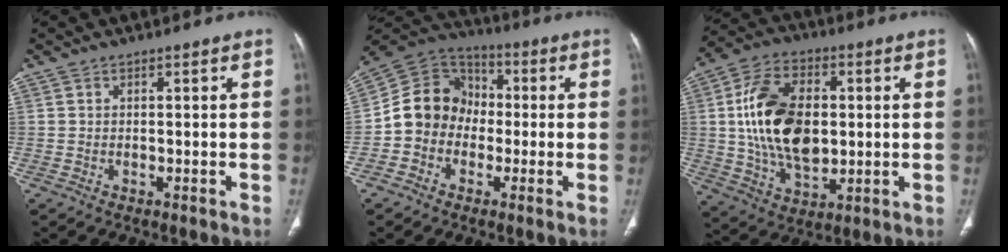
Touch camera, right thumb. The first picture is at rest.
{"total": 11.8, "force": [-1.8, 10.4, 5.3], "torque": [-0.068, 0.038, -0.047]}
{"total": 18.4, "force": [1.4, 11.6, 14.2], "torque": [-0.236, 0.003, 0.030]}